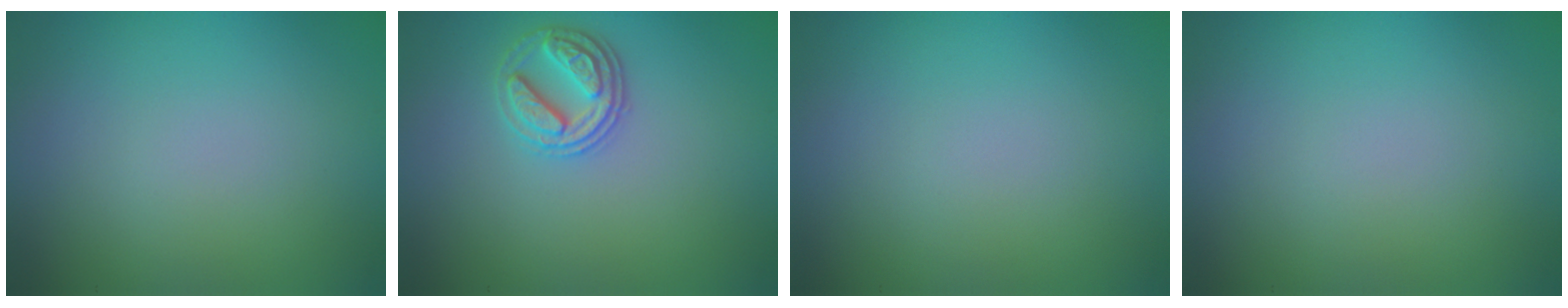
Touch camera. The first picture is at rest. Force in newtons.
{"total": 2.6, "press": 2.6, "slide": 0.5}
{"total": 0.0}
{"total": 0.0}